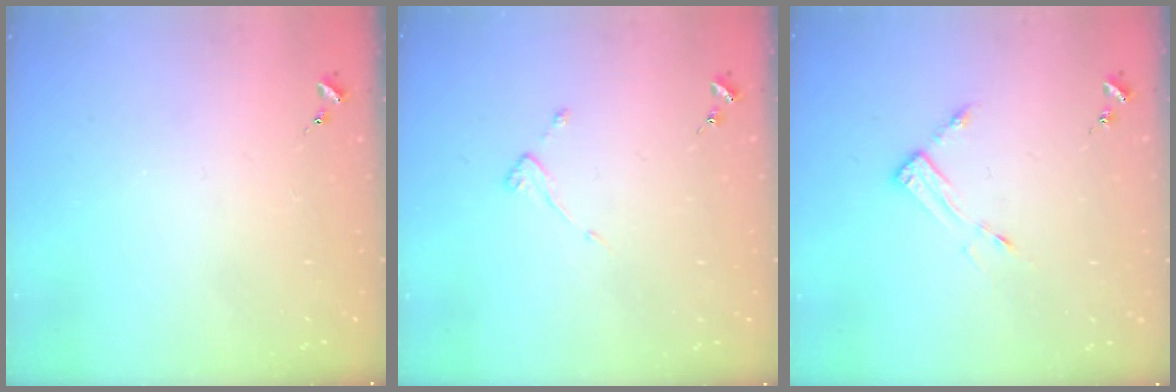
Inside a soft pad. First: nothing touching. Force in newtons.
{"total": 3.6, "press": 3.6, "slide": 0.4}
{"total": 5.4, "press": 5.4, "slide": 0.3}